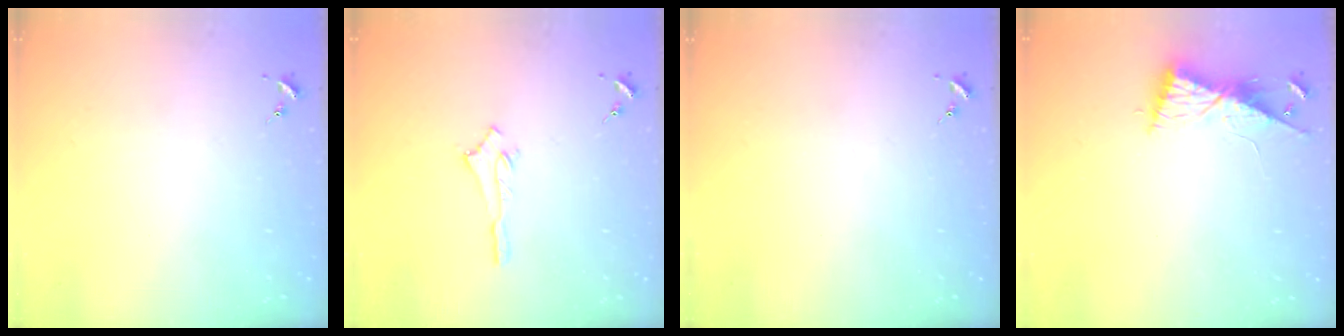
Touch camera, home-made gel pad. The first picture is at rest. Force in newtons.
{"total": 2.6, "press": 2.5, "slide": 0.4}
{"total": 0.0}
{"total": 8.4, "press": 8.4, "slide": 0.7}